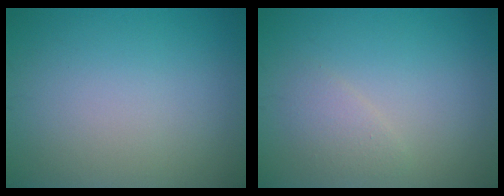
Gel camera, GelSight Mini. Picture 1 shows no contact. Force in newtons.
{"total": 1.5, "press": 1.5, "slide": 0.1}